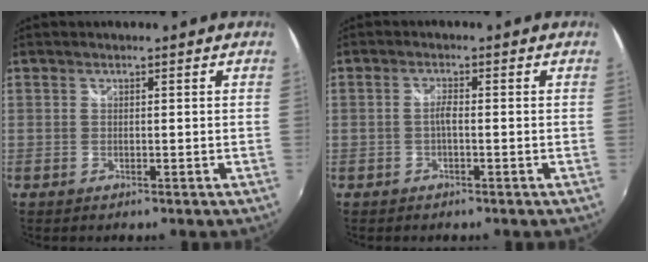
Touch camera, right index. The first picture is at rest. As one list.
[{"total": 1.5, "force": [-0.5, 0.2, 1.4], "torque": [-0.028, 0.003, -0.012]}]